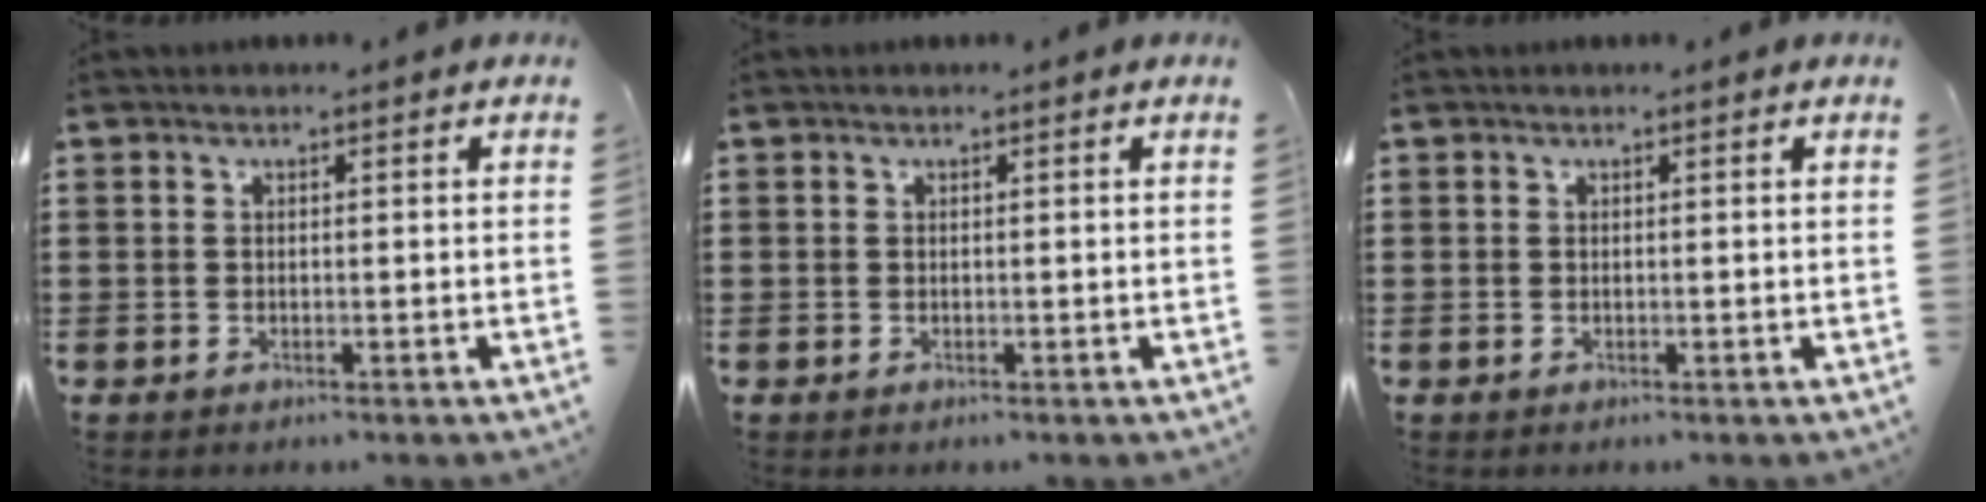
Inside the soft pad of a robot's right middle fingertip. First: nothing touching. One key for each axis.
{"total": 0.0}
{"total": 0.0}